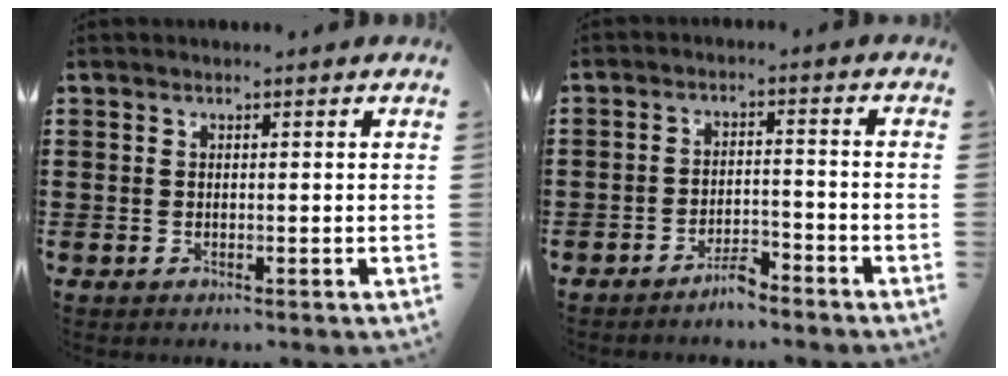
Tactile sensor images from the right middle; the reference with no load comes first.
{"total": 3.5, "force": [-3.4, 0.7, 0.7], "torque": [-0.015, 0.009, -0.070]}